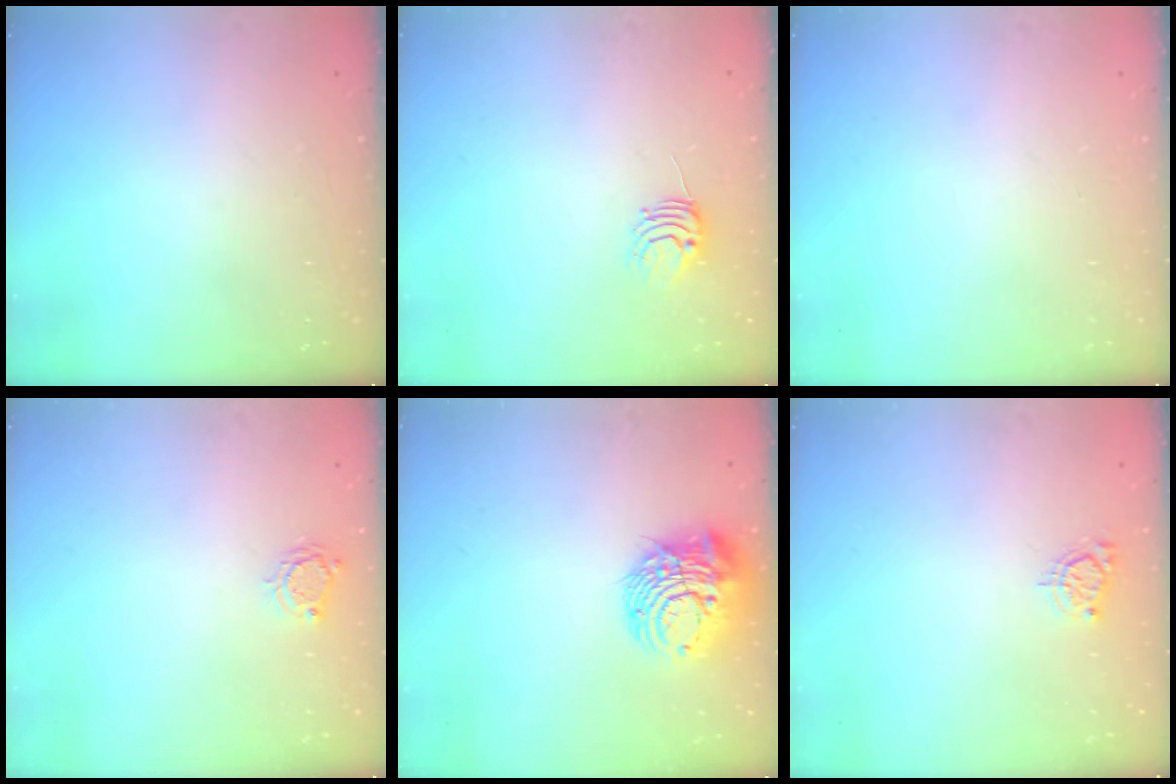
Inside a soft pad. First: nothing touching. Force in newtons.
{"total": 5.9, "press": 5.9, "slide": 0.5}
{"total": 0.0}
{"total": 3.6, "press": 3.6, "slide": 0.4}
{"total": 13.8, "press": 13.7, "slide": 1.5}
{"total": 3.9, "press": 3.9, "slide": 0.5}